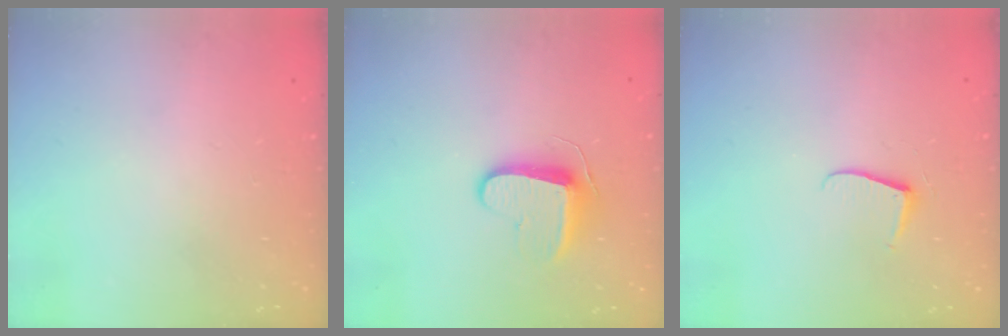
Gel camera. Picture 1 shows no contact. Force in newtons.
{"total": 9.5, "press": 9.5, "slide": 0.3}
{"total": 5.5, "press": 5.5, "slide": 0.6}